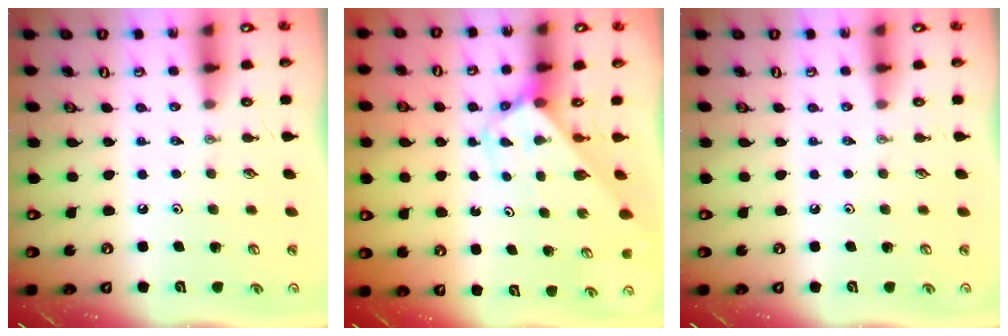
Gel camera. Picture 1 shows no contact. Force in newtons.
{"total": 2.8, "press": 2.8, "slide": 0.2}
{"total": 0.0}